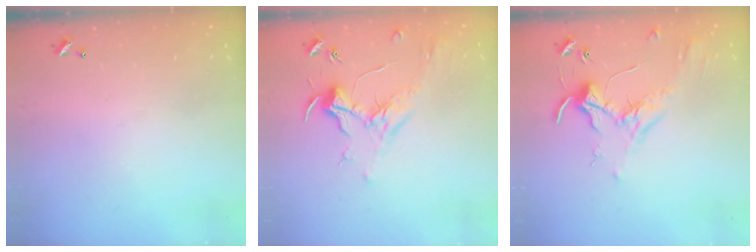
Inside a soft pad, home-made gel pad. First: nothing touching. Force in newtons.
{"total": 1.9, "press": 1.7, "slide": 0.7}
{"total": 1.7, "press": 1.6, "slide": 0.5}